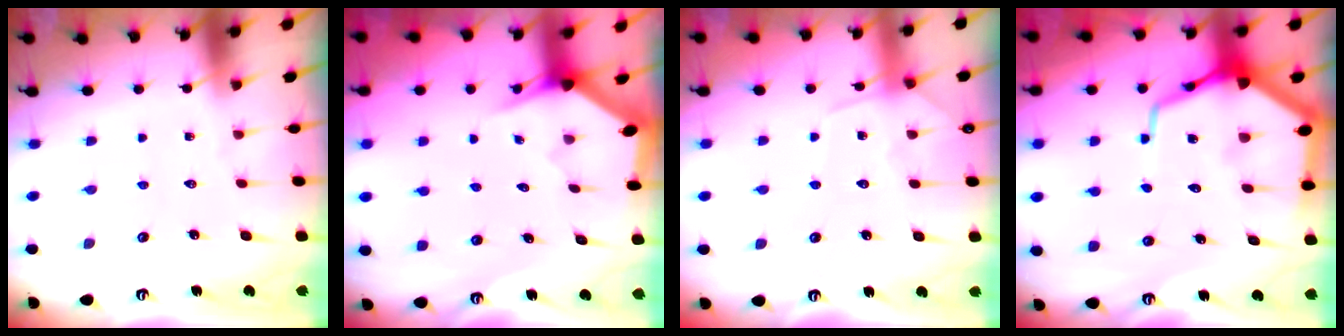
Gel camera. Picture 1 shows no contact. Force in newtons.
{"total": 3.0, "press": 3.0, "slide": 0.1}
{"total": 6.9, "press": 6.9, "slide": 0.8}
{"total": 13.2, "press": 13.1, "slide": 1.5}